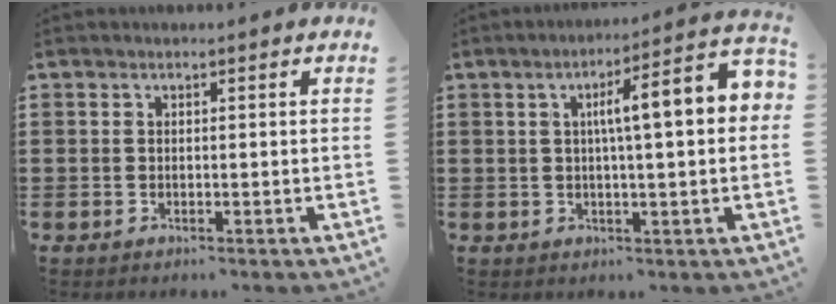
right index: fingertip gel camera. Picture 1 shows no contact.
{"total": 8.3, "force": [1.3, 1.1, 8.1], "torque": [-0.138, -0.004, 0.010]}